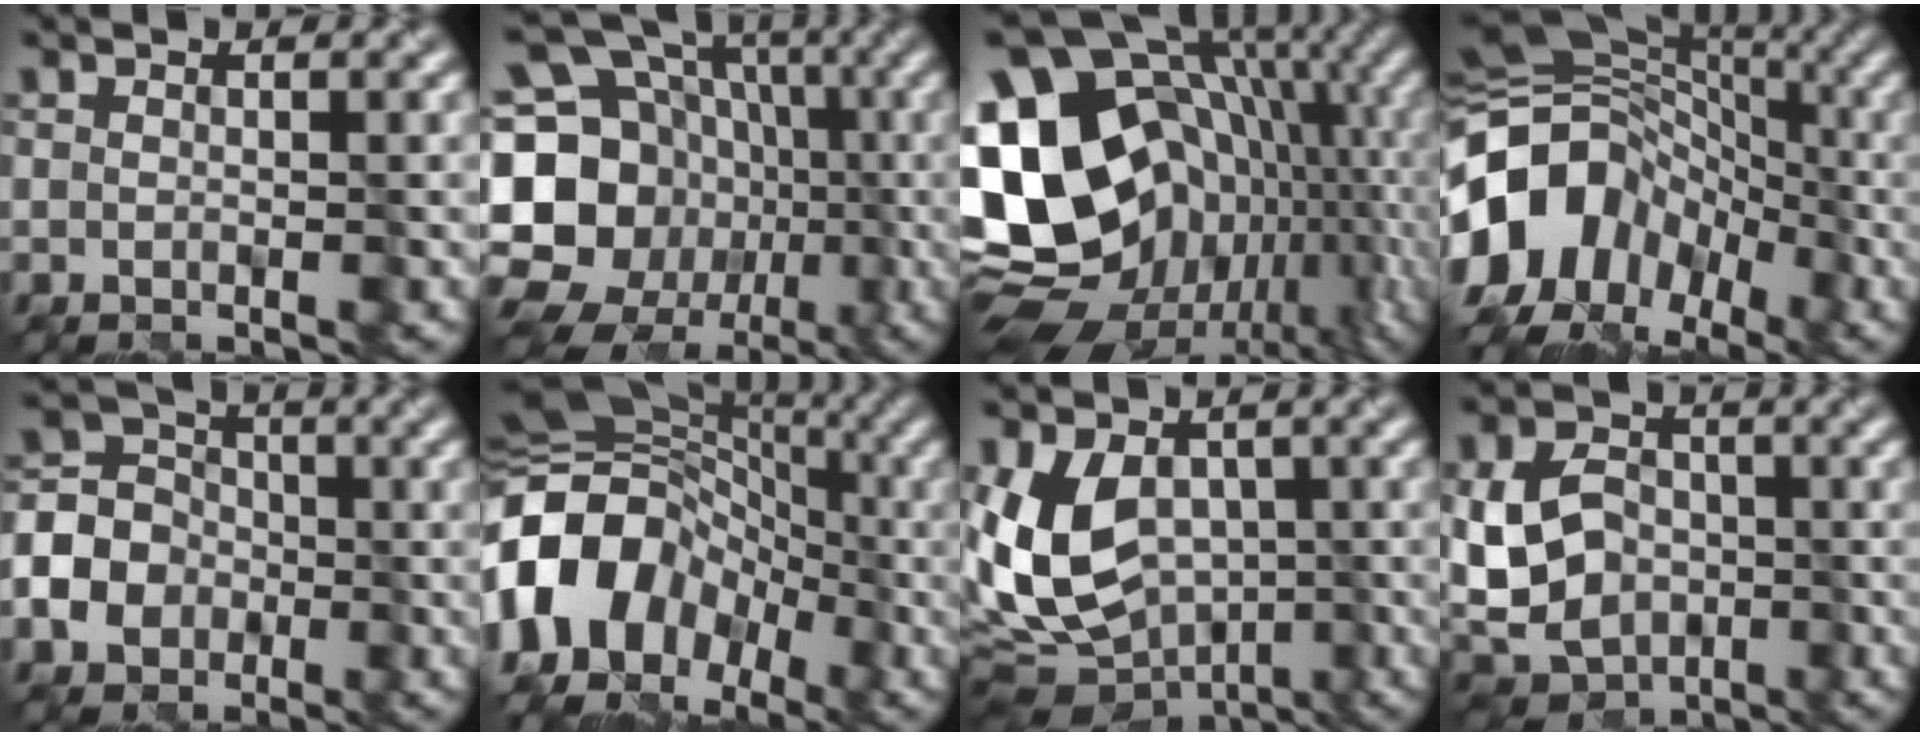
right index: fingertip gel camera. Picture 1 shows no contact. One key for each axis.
{"total": 20.8, "fx": -4.2, "fy": 17.8, "fz": 10.0, "tx": -0.195, "ty": 0.007, "tz": -0.105}
{"total": 22.2, "fx": -0.1, "fy": 17.9, "fz": 13.2, "tx": -0.241, "ty": 0.012, "tz": -0.011}
{"total": 14.5, "fx": -5.5, "fy": 11.2, "fz": 7.4, "tx": -0.146, "ty": 0.007, "tz": -0.108}
{"total": 6.9, "fx": -2.4, "fy": 5.8, "fz": 2.9, "tx": -0.068, "ty": 0.002, "tz": -0.068}
{"total": 13.8, "fx": -4.7, "fy": 10.4, "fz": 7.8, "tx": -0.167, "ty": 0.000, "tz": -0.107}
{"total": 10.7, "fx": -1.5, "fy": 7.3, "fz": 7.7, "tx": -0.159, "ty": -0.013, "tz": -0.039}
{"total": 8.5, "fx": -1.6, "fy": 6.3, "fz": 5.5, "tx": -0.113, "ty": -0.001, "tz": -0.042}